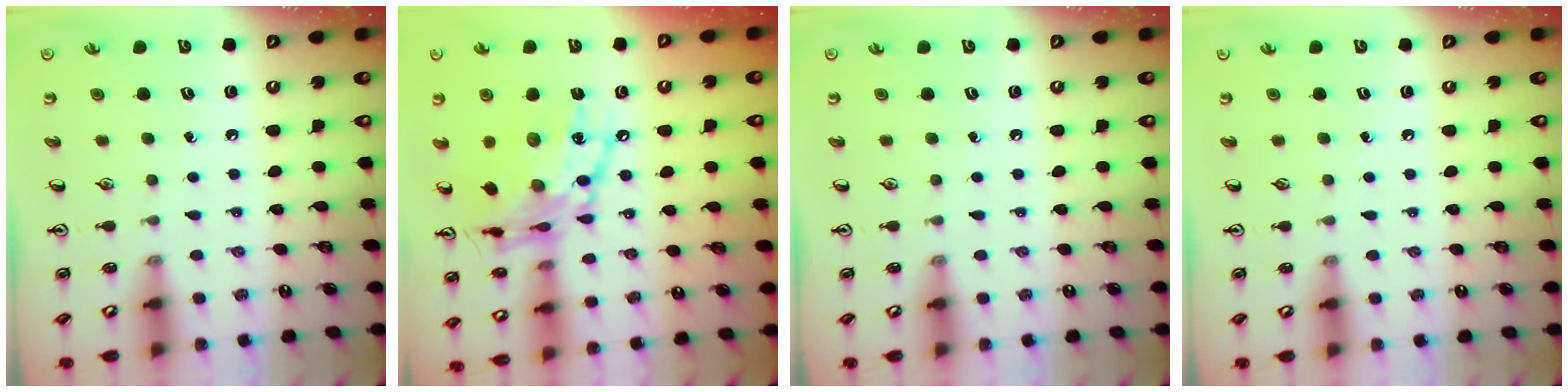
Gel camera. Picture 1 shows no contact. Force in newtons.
{"total": 18.1, "press": 18.0, "slide": 1.5}
{"total": 0.0}
{"total": 0.0}